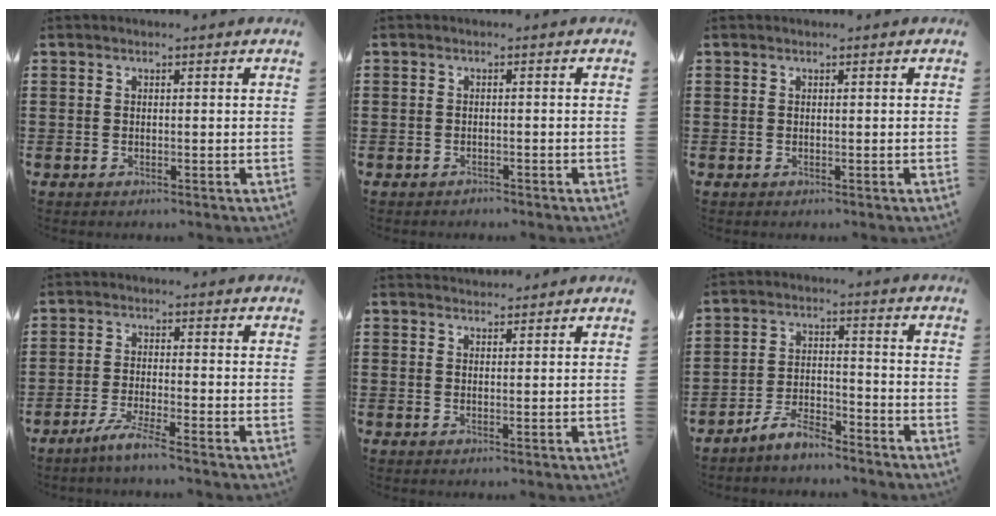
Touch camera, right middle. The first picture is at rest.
{"total": 1.0, "force": [-0.9, 0.3, -0.2], "torque": [0.001, 0.004, -0.022]}
{"total": 0.0}
{"total": 3.9, "force": [-3.0, -0.4, 2.3], "torque": [-0.052, -0.008, -0.058]}
{"total": 1.6, "force": [1.6, 0.1, -0.3], "torque": [0.001, 0.001, 0.032]}
{"total": 5.3, "force": [-4.9, 0.9, 1.6], "torque": [-0.041, 0.006, -0.102]}